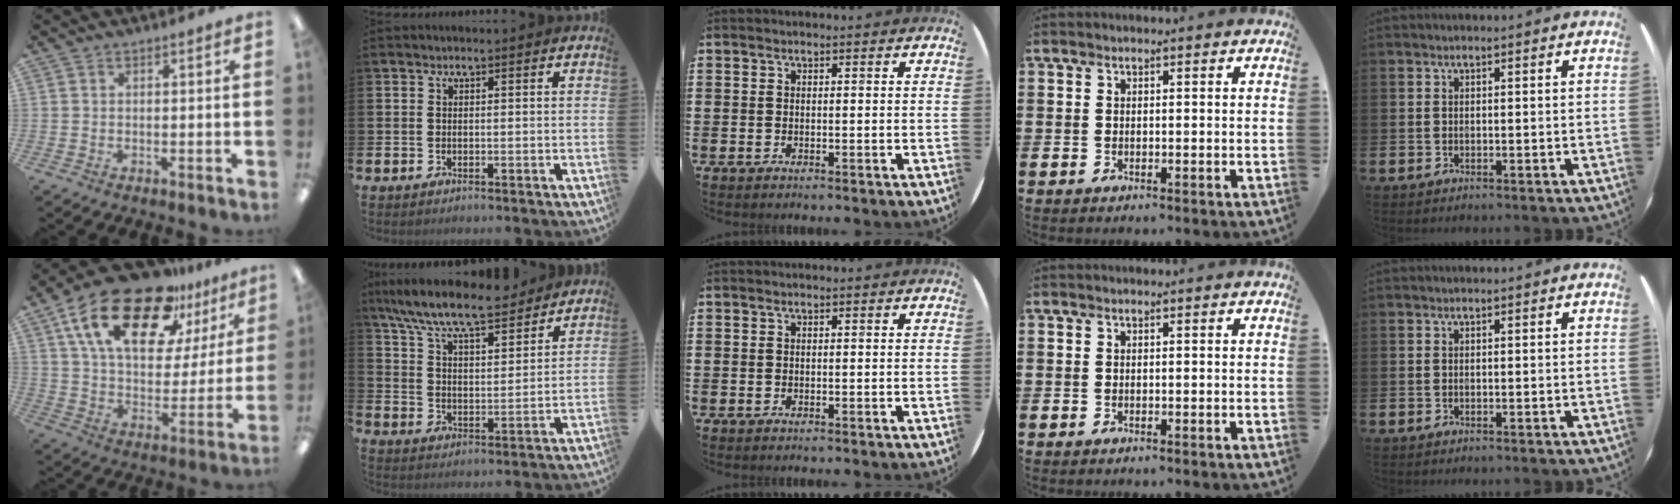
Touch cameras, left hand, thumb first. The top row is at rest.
{"thumb": {"total": 22.8, "force": [14.8, 10.0, 14.3], "torque": [-0.255, -0.082, 0.256]}, "index": {"total": 9.5, "force": [8.7, 1.4, 3.5], "torque": [-0.098, -0.053, 0.151]}}